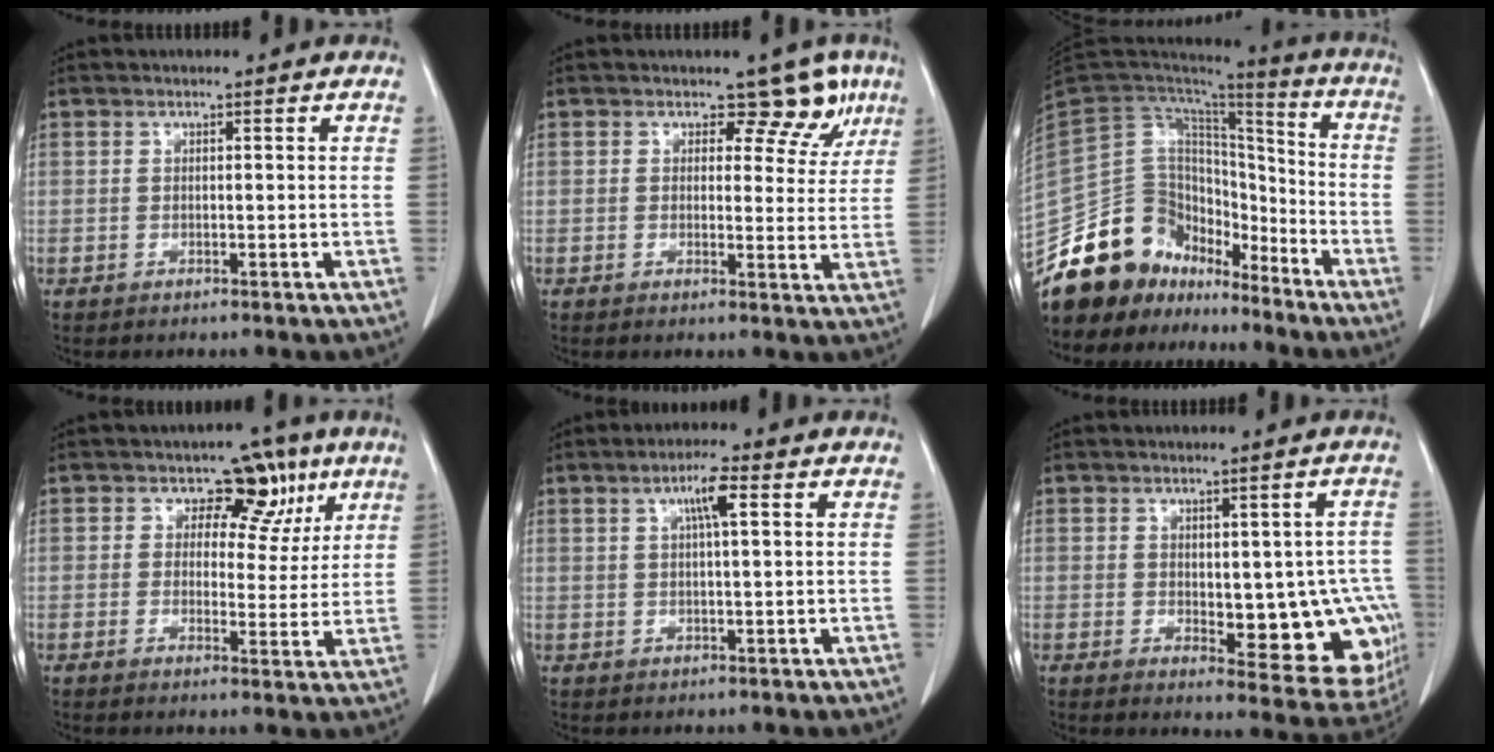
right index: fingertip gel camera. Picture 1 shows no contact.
{"total": 6.0, "force": [3.9, 4.1, 2.2], "torque": [-0.002, -0.004, 0.029]}
{"total": 18.3, "force": [-14.7, 9.8, 4.8], "torque": [-0.097, 0.075, -0.248]}
{"total": 7.0, "force": [3.5, 5.1, 3.2], "torque": [-0.011, 0.009, 0.040]}
{"total": 4.2, "force": [1.6, 0.3, 3.9], "torque": [-0.071, 0.005, 0.027]}
{"total": 13.9, "force": [-1.7, 6.1, 12.3], "torque": [-0.107, 0.003, -0.004]}